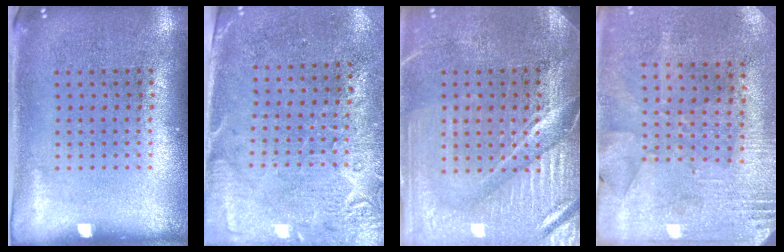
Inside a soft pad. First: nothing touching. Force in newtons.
{"total": 2.8, "press": 2.4, "slide": 1.4}
{"total": 4.0, "press": 3.8, "slide": 1.5}
{"total": 2.7, "press": 2.2, "slide": 1.5}